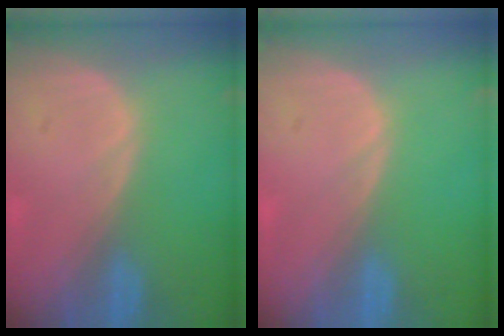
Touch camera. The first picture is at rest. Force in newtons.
{"total": 0.0}